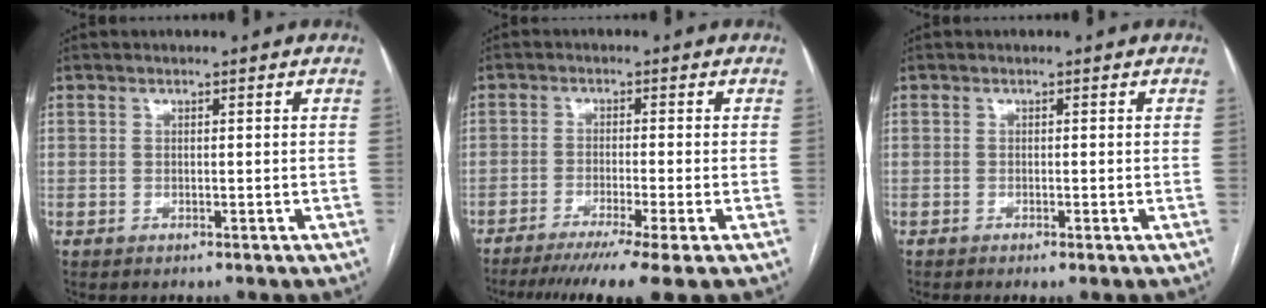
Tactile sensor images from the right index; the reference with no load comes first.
{"total": 10.3, "force": [-7.6, -1.2, 6.8], "torque": [-0.096, -0.024, -0.117]}
{"total": 0.8, "force": [-0.5, 0.0, 0.7], "torque": [-0.011, -0.002, -0.007]}